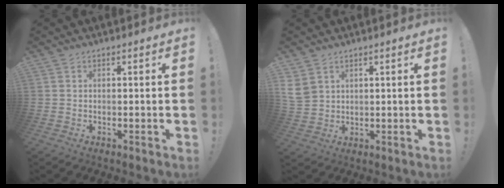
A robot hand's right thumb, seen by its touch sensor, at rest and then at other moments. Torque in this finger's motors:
{"motor_torque": [0.00, 0.00, 0.10, 0.07, 0.00]}